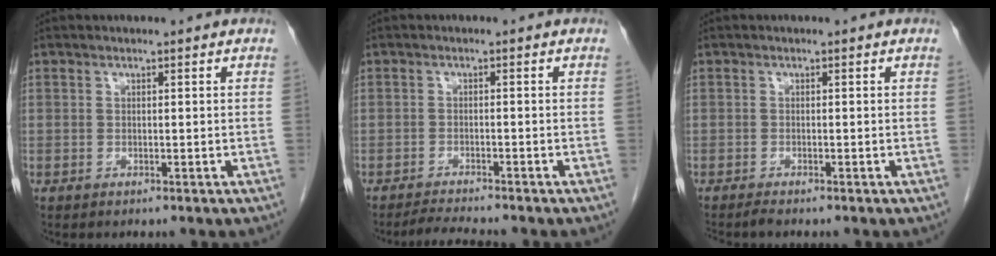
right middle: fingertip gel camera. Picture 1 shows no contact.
{"total": 3.6, "force": [-3.4, -0.5, 1.1], "torque": [-0.023, -0.016, -0.056]}
{"total": 1.0, "force": [-1.0, -0.1, 0.4], "torque": [-0.014, -0.003, -0.020]}